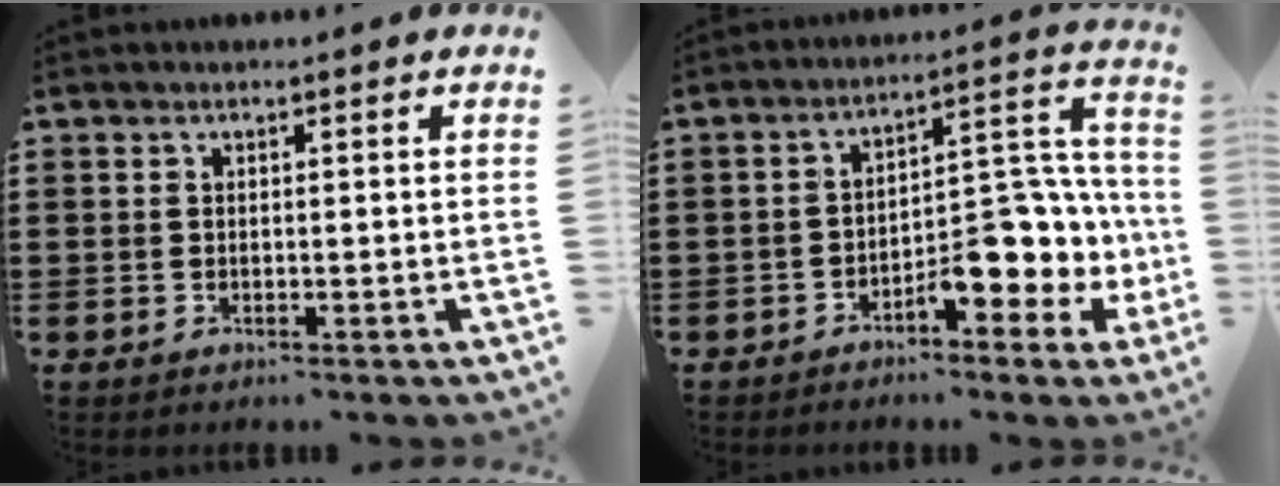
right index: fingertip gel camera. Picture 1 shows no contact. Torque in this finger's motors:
{"motor_torque": [1.22, -0.92, 0.31, 0.12]}